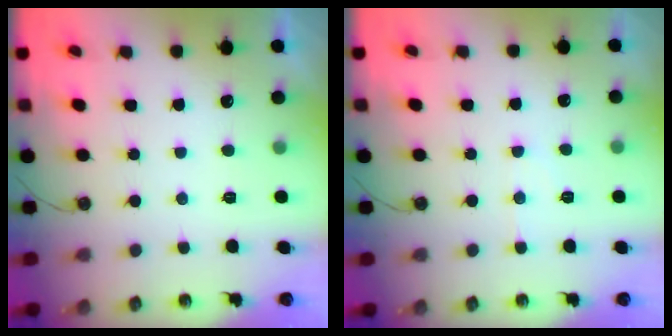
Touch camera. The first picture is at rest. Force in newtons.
{"total": 5.5, "press": 5.5, "slide": 0.7}